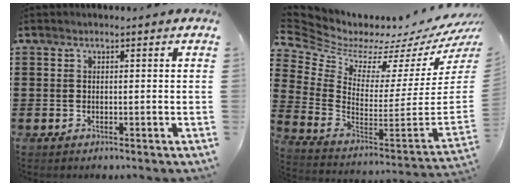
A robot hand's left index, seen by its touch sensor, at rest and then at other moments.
{"total": 2.5, "force": [2.2, 1.1, 0.2], "torque": [-0.020, -0.058, 0.029]}